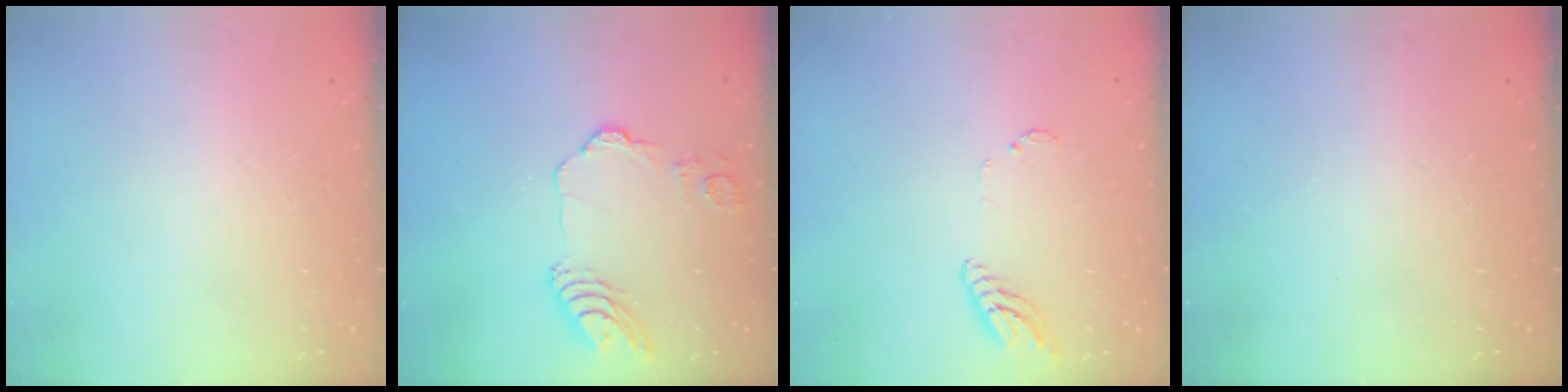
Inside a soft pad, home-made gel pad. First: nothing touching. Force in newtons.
{"total": 11.5, "press": 11.4, "slide": 1.4}
{"total": 8.8, "press": 8.8, "slide": 0.9}
{"total": 0.0}